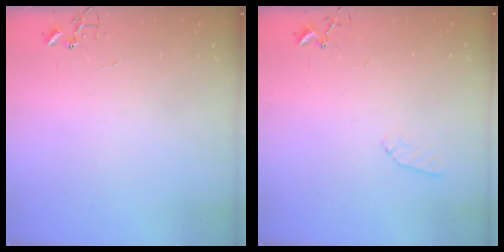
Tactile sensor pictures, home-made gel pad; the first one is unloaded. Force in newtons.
{"total": 6.6, "press": 6.5, "slide": 0.7}